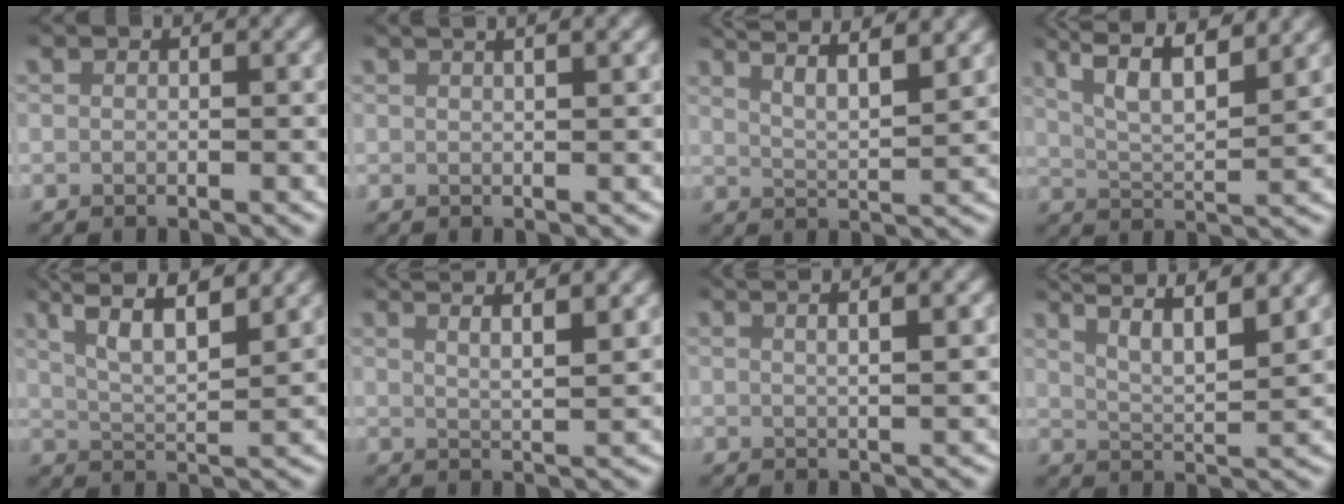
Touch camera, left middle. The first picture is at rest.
{"total": 3.3, "force": [2.2, 0.8, 2.2], "torque": [-0.027, 0.015, 0.030]}
{"total": 7.2, "force": [5.0, 2.5, 4.4], "torque": [-0.062, 0.015, 0.071]}
{"total": 7.2, "force": [4.4, 2.6, 5.1], "torque": [-0.091, 0.003, 0.070]}
{"total": 6.6, "force": [4.0, 2.1, 4.7], "torque": [-0.082, 0.006, 0.063]}
{"total": 5.8, "force": [4.1, 1.8, 3.7], "torque": [-0.056, 0.008, 0.061]}
{"total": 5.1, "force": [3.4, 1.4, 3.5], "torque": [-0.047, 0.015, 0.048]}
{"total": 8.6, "force": [5.7, 3.3, 5.6], "torque": [-0.074, 0.020, 0.079]}